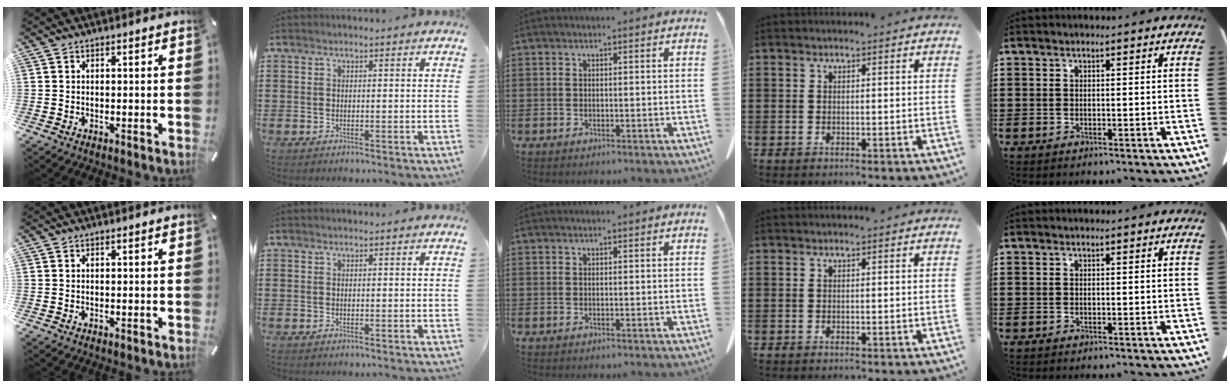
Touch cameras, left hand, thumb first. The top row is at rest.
{}